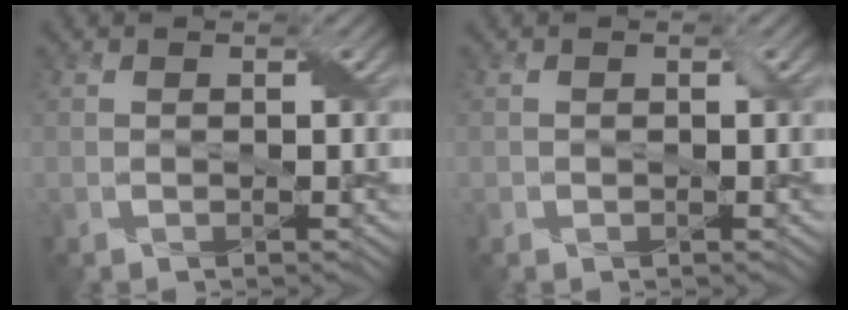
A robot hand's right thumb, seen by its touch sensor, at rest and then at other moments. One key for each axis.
{"total": 0.5, "fx": -0.1, "fy": 0.5, "fz": 0.1, "tx": -0.003, "ty": -0.001, "tz": -0.003}